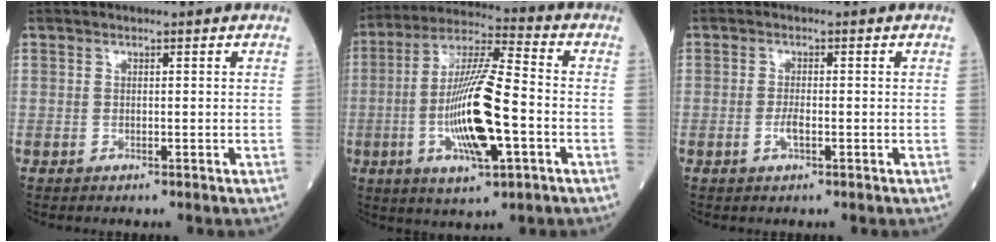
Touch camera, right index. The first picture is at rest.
{"total": 15.3, "force": [-3.4, 2.6, 14.7], "torque": [-0.283, -0.002, -0.061]}
{"total": 1.9, "force": [-0.7, 0.4, 1.7], "torque": [-0.036, -0.001, -0.015]}